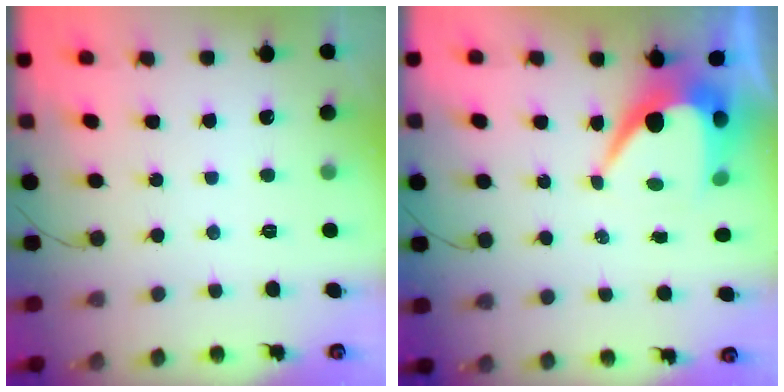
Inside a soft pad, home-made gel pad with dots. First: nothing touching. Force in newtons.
{"total": 8.9, "press": 8.9, "slide": 0.8}